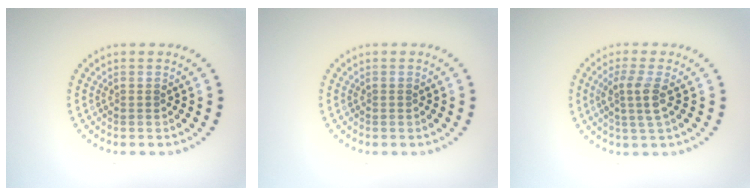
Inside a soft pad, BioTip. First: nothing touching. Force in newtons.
{"total": 0.0}
{"total": 2.5, "press": 2.0, "slide": 1.5}